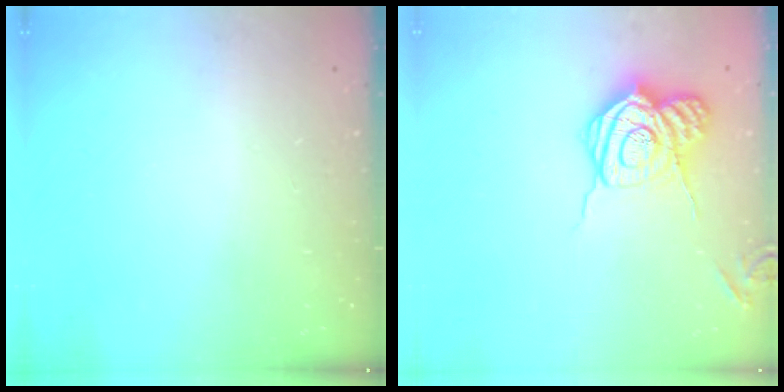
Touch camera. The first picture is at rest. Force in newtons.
{"total": 14.2, "press": 14.1, "slide": 0.8}